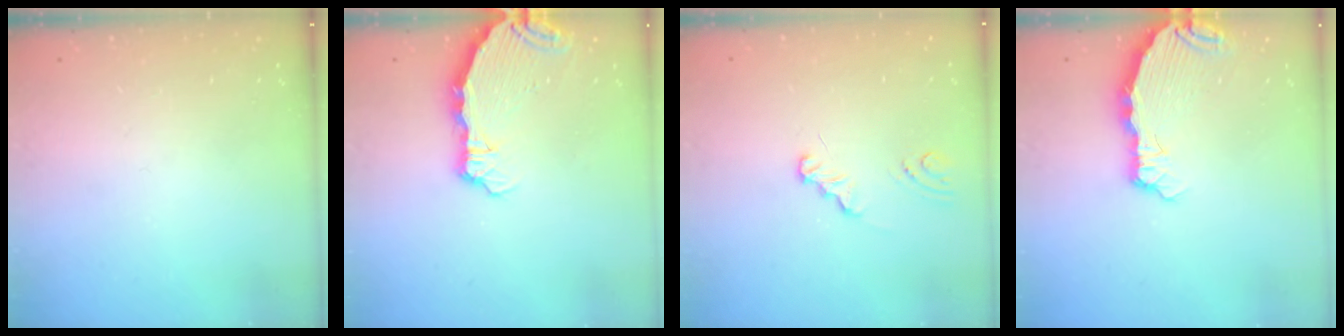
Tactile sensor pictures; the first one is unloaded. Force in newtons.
{"total": 7.0, "press": 5.8, "slide": 3.9}
{"total": 1.2, "press": 1.2, "slide": 0.1}
{"total": 5.2, "press": 5.0, "slide": 1.2}